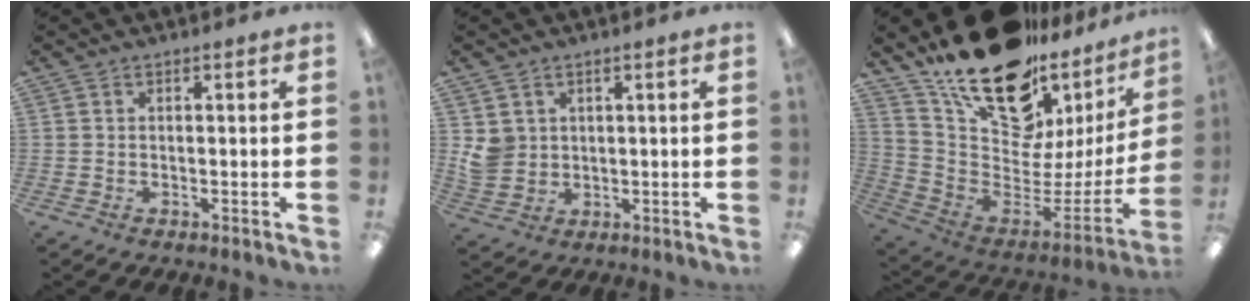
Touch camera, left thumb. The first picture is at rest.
{"total": 4.8, "force": [1.7, 4.3, 1.3], "torque": [-0.034, -0.003, 0.034]}
{"total": 25.6, "force": [18.2, 12.1, 13.4], "torque": [-0.218, -0.116, 0.337]}